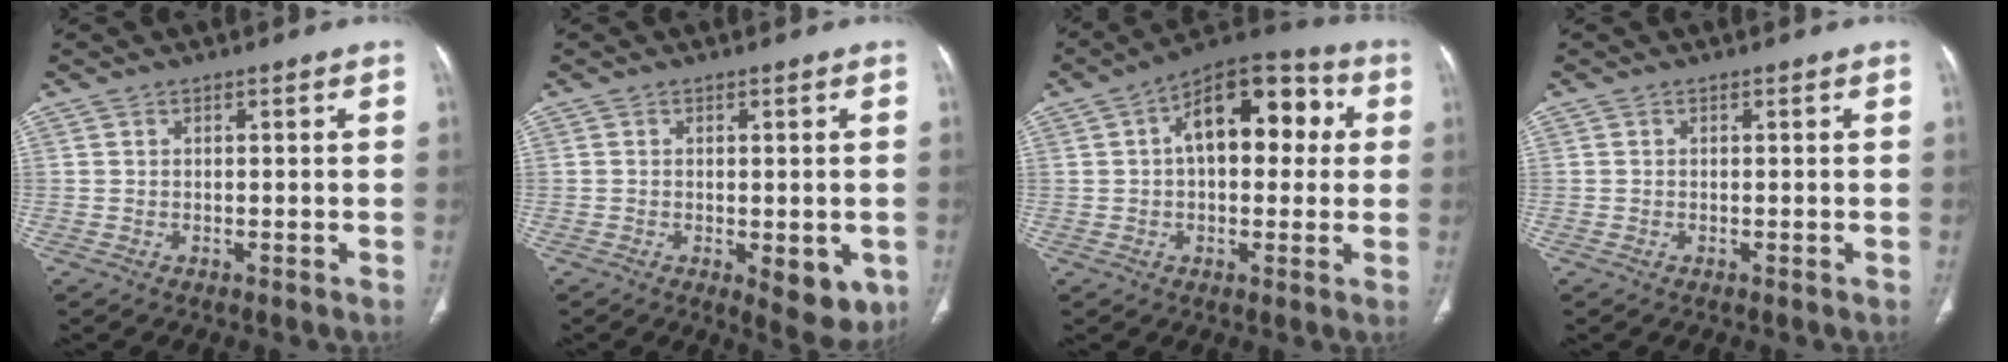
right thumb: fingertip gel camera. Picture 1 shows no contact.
{"total": 7.2, "force": [-2.1, 3.2, 6.1], "torque": [-0.061, -0.011, -0.019]}
{"total": 16.0, "force": [3.1, 8.9, 13.0], "torque": [-0.155, 0.036, 0.039]}
{"total": 0.0}